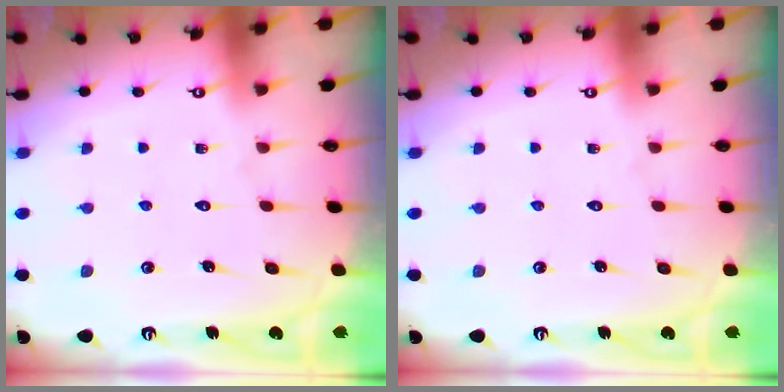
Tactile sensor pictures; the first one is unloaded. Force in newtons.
{"total": 0.0}